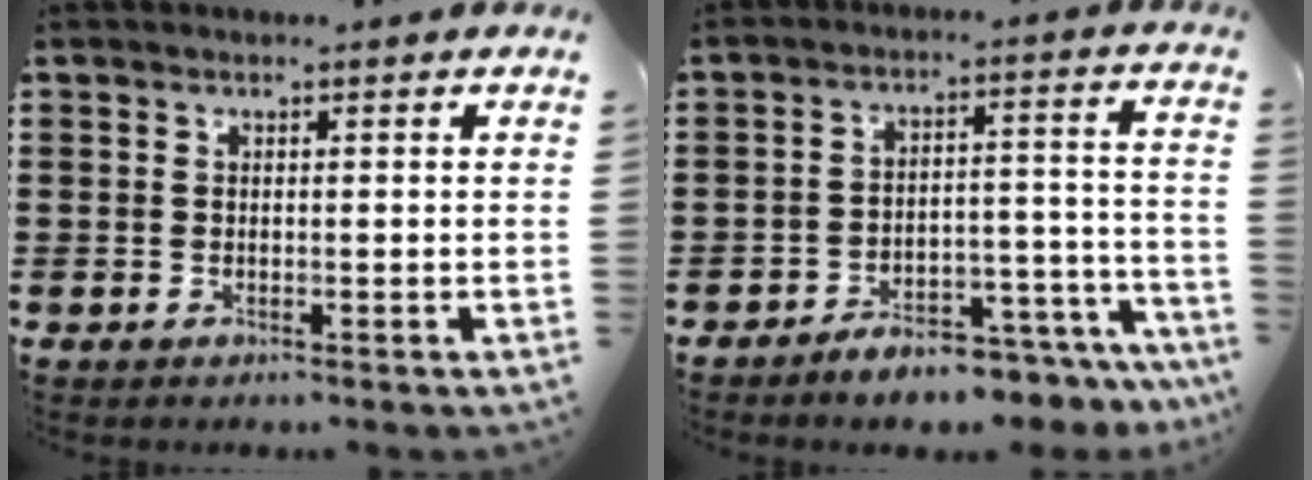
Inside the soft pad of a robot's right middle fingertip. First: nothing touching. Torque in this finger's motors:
{"motor_torque": [1.74, -0.40, 0.22, 0.12]}